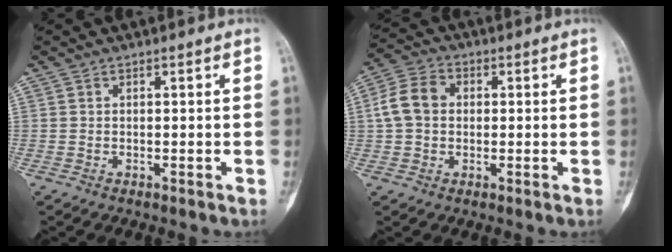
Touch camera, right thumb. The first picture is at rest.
{"total": 7.4, "force": [0.6, 5.8, 4.7], "torque": [-0.084, 0.020, 0.004]}